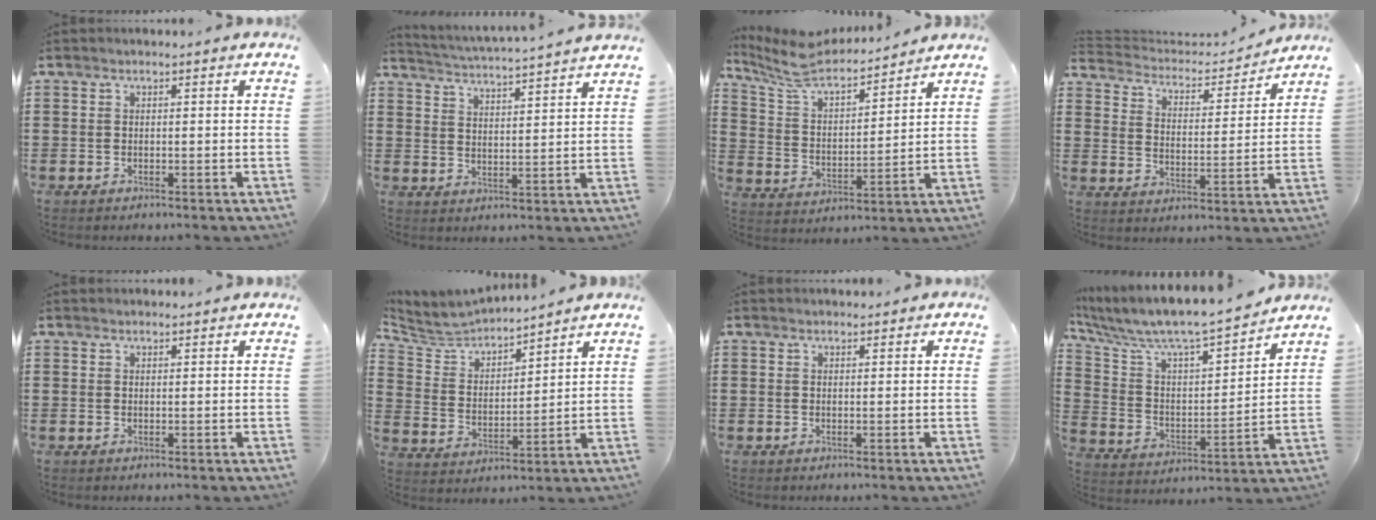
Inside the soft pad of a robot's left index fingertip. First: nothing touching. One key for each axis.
{"total": 3.9, "fx": 3.7, "fy": -1.0, "fz": 0.5, "tx": -0.028, "ty": -0.030, "tz": 0.060}
{"total": 6.5, "fx": 6.1, "fy": 1.3, "fz": 2.0, "tx": -0.070, "ty": -0.042, "tz": 0.102}
{"total": 3.9, "fx": 3.7, "fy": 0.9, "fz": 0.7, "tx": -0.039, "ty": -0.025, "tz": 0.057}
{"total": 0.7, "fx": 0.7, "fy": 0.2, "fz": 0.0, "tx": -0.001, "ty": 0.001, "tz": 0.014}
{"total": 4.7, "fx": 4.6, "fy": 1.0, "fz": 0.5, "tx": -0.043, "ty": -0.030, "tz": 0.074}
{"total": 0.8, "fx": 0.6, "fy": 0.4, "fz": 0.1, "tx": -0.003, "ty": 0.003, "tz": 0.013}
{"total": 7.7, "fx": 7.0, "fy": 0.8, "fz": 3.0, "tx": -0.094, "ty": -0.060, "tz": 0.113}